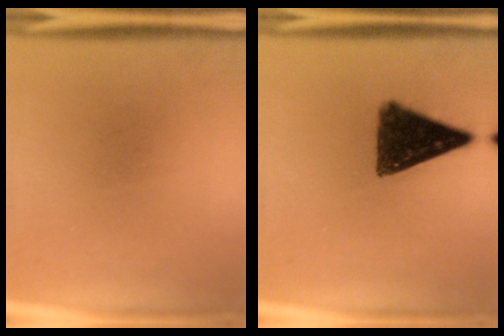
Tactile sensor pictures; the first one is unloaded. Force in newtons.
{"total": 12.4}